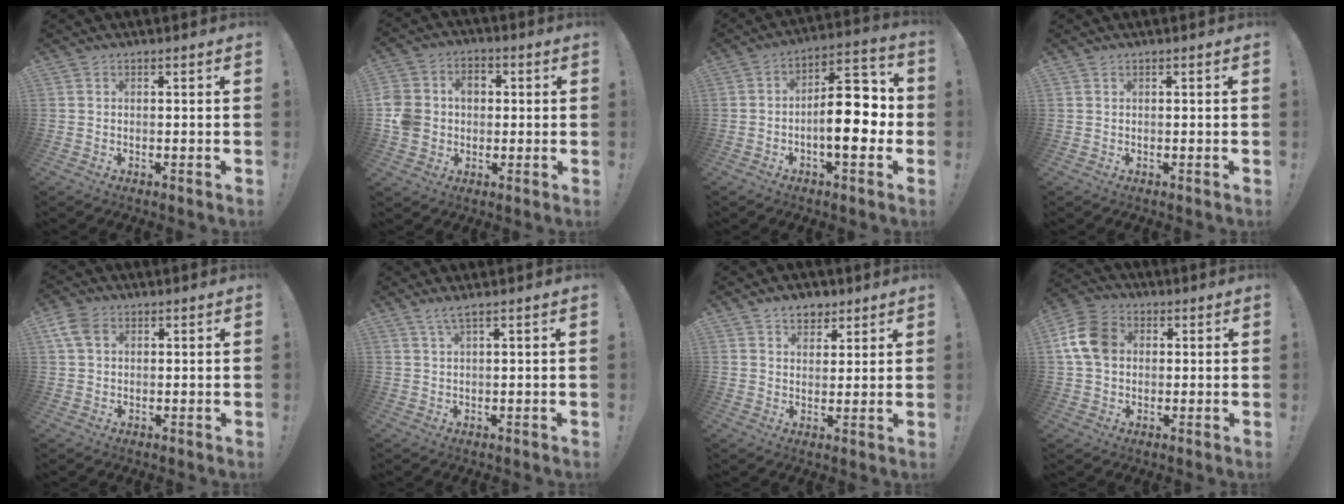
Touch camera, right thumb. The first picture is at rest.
{"total": 10.2, "force": [-0.4, 9.3, 4.3], "torque": [-0.086, 0.009, -0.005]}
{"total": 16.2, "force": [-2.1, 7.2, 14.3], "torque": [-0.193, 0.013, -0.036]}
{"total": 0.0}
{"total": 6.2, "force": [2.4, 4.3, 3.6], "torque": [-0.064, -0.005, 0.047]}
{"total": 2.5, "force": [1.7, -0.3, 1.8], "torque": [-0.037, -0.006, 0.029]}
{"total": 6.1, "force": [4.2, 4.2, 1.7], "torque": [-0.010, -0.024, 0.076]}
{"total": 11.8, "force": [2.3, 9.1, 7.2], "torque": [-0.137, 0.009, 0.048]}